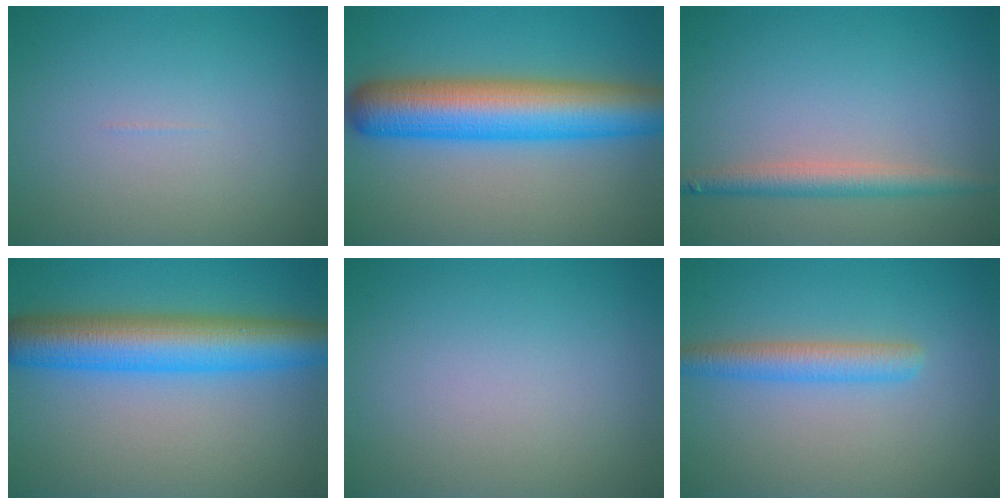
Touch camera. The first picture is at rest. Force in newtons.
{"total": 9.8, "press": 9.8, "slide": 0.2}
{"total": 2.6, "press": 2.6, "slide": 0.1}
{"total": 8.5, "press": 8.5, "slide": 0.1}
{"total": 0.0}
{"total": 3.0, "press": 3.0, "slide": 0.1}